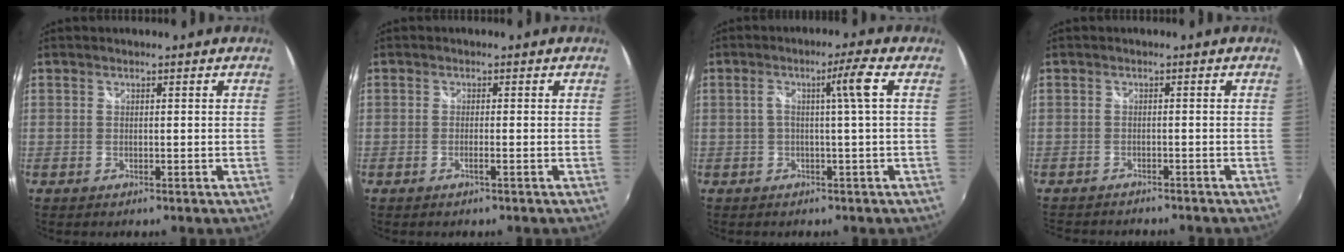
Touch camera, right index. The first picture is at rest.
{"total": 1.3, "force": [-0.6, -0.2, 1.1], "torque": [-0.020, -0.002, -0.013]}
{"total": 4.7, "force": [0.4, -1.3, 4.5], "torque": [-0.078, 0.004, 0.009]}
{"total": 5.4, "force": [-5.1, 1.4, 1.5], "torque": [-0.045, -0.011, -0.078]}